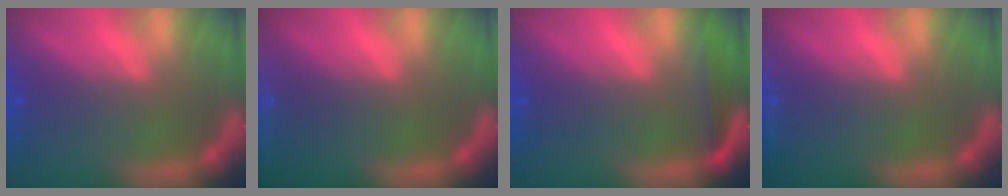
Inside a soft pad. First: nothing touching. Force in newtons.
{"total": 5.5}
{"total": 2.5}
{"total": 1.9}